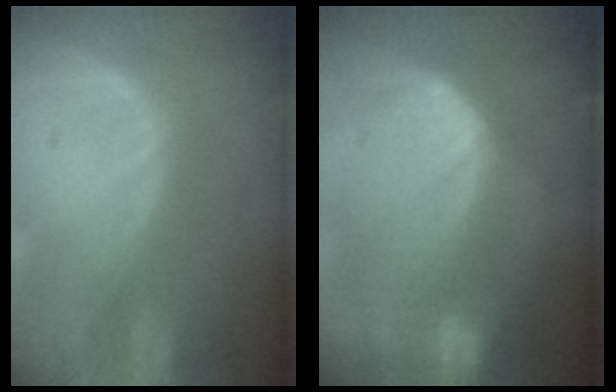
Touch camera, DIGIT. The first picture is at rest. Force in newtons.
{"total": 10.3, "press": 9.0, "slide": 5.1}